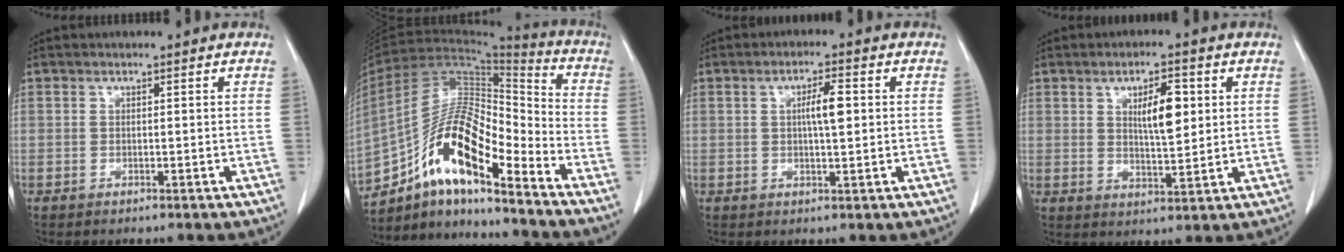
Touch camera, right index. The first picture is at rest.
{"total": 15.7, "force": [-10.2, 3.7, 11.3], "torque": [-0.206, 0.031, -0.180]}
{"total": 4.2, "force": [0.6, 0.7, 4.1], "torque": [-0.071, 0.003, 0.008]}
{"total": 6.8, "force": [1.9, 1.9, 6.2], "torque": [-0.103, 0.000, 0.036]}